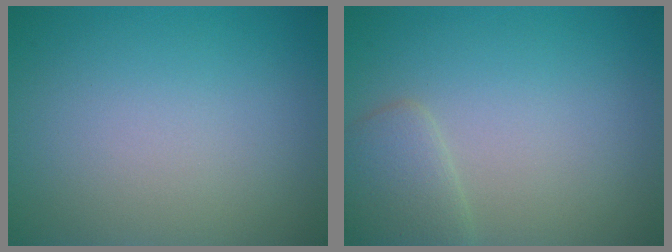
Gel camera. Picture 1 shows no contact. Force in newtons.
{"total": 2.3, "press": 2.3, "slide": 0.1}